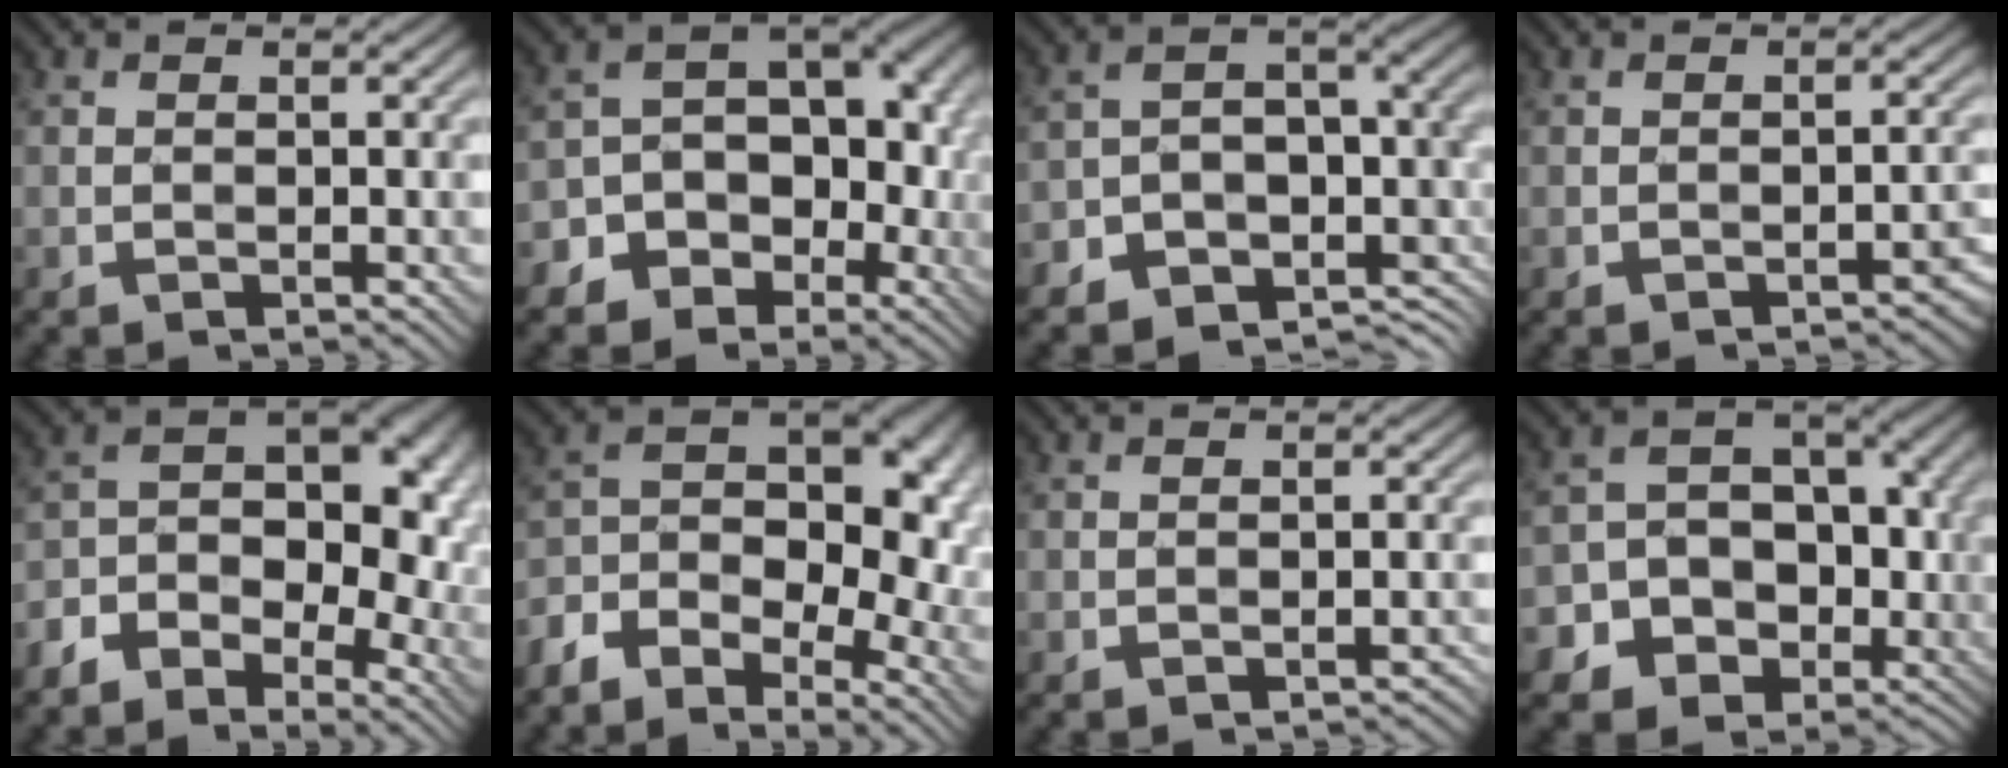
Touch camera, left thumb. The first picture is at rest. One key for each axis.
{"total": 11.5, "fx": -4.2, "fy": 9.3, "fz": 5.4, "tx": -0.077, "ty": -0.020, "tz": -0.075}
{"total": 8.7, "fx": -4.9, "fy": 5.5, "fz": 4.7, "tx": -0.065, "ty": -0.021, "tz": -0.096}
{"total": 1.9, "fx": -1.3, "fy": 0.5, "fz": 1.3, "tx": -0.012, "ty": 0.006, "tz": -0.015}
{"total": 13.5, "fx": -4.9, "fy": 8.7, "fz": 9.0, "tx": -0.148, "ty": -0.025, "tz": -0.083}
{"total": 14.8, "fx": -5.7, "fy": 8.9, "fz": 10.4, "tx": -0.194, "ty": -0.023, "tz": -0.087}
{"total": 0.8, "fx": -0.6, "fy": 0.2, "fz": 0.4, "tx": -0.004, "ty": -0.001, "tz": -0.007}
{"total": 13.3, "fx": -4.2, "fy": 11.2, "fz": 5.7, "tx": -0.106, "ty": -0.020, "tz": -0.085}